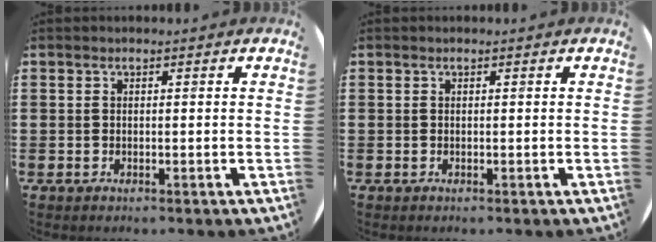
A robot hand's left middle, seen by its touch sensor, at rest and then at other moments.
{"total": 0.0}